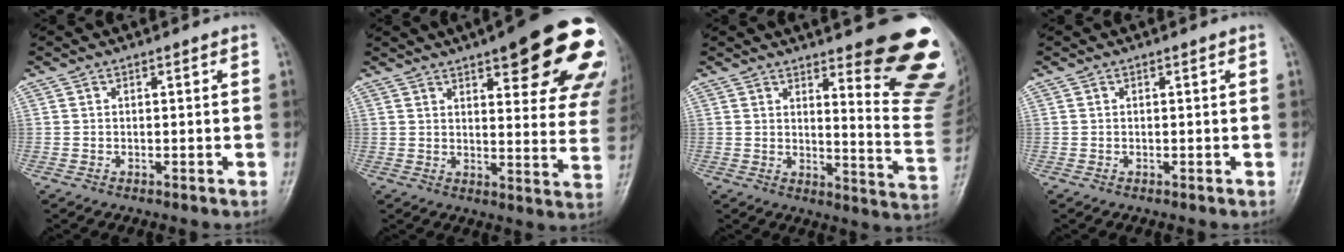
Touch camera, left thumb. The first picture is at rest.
{"total": 25.4, "force": [14.2, 7.4, 19.7], "torque": [-0.191, -0.033, 0.171]}
{"total": 18.3, "force": [12.2, 3.6, 13.2], "torque": [-0.127, -0.098, 0.147]}
{"total": 0.0}